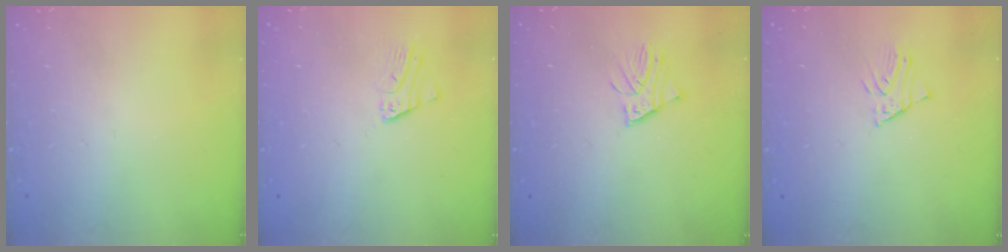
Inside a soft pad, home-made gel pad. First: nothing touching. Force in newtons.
{"total": 2.0, "press": 2.0, "slide": 0.1}
{"total": 1.6, "press": 1.6, "slide": 0.2}
{"total": 1.9, "press": 1.9, "slide": 0.1}